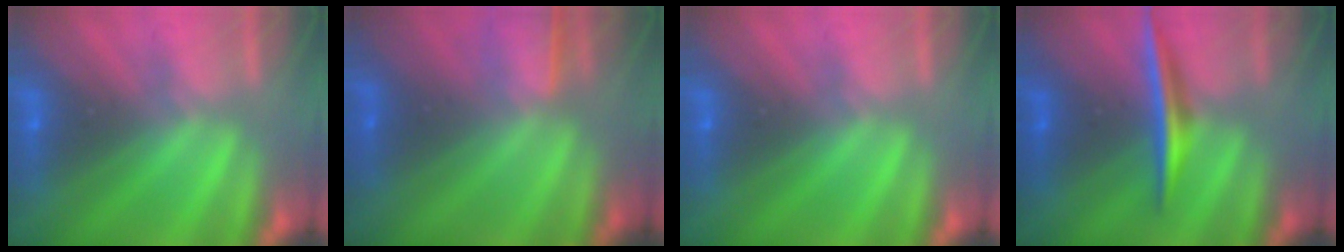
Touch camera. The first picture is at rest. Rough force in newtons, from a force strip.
{"total": 1.3}
{"total": 0.0}
{"total": 1.9}